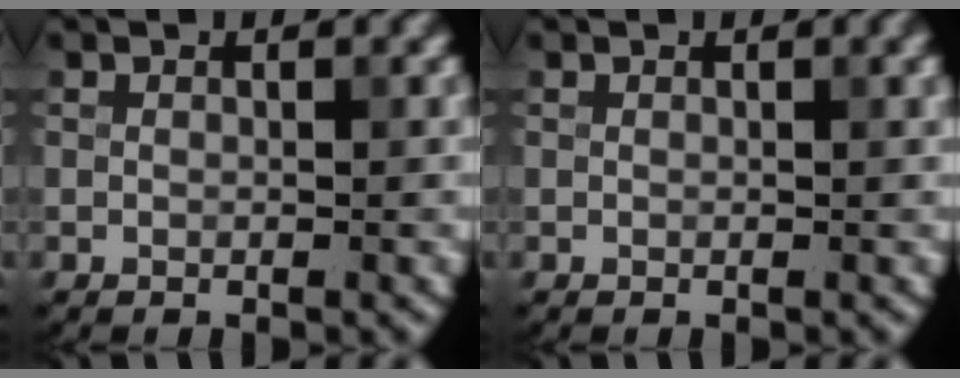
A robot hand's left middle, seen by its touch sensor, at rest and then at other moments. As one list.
[{"total": 0.7, "force": [0.3, 0.1, 0.7], "torque": [-0.012, 0.003, 0.006]}]